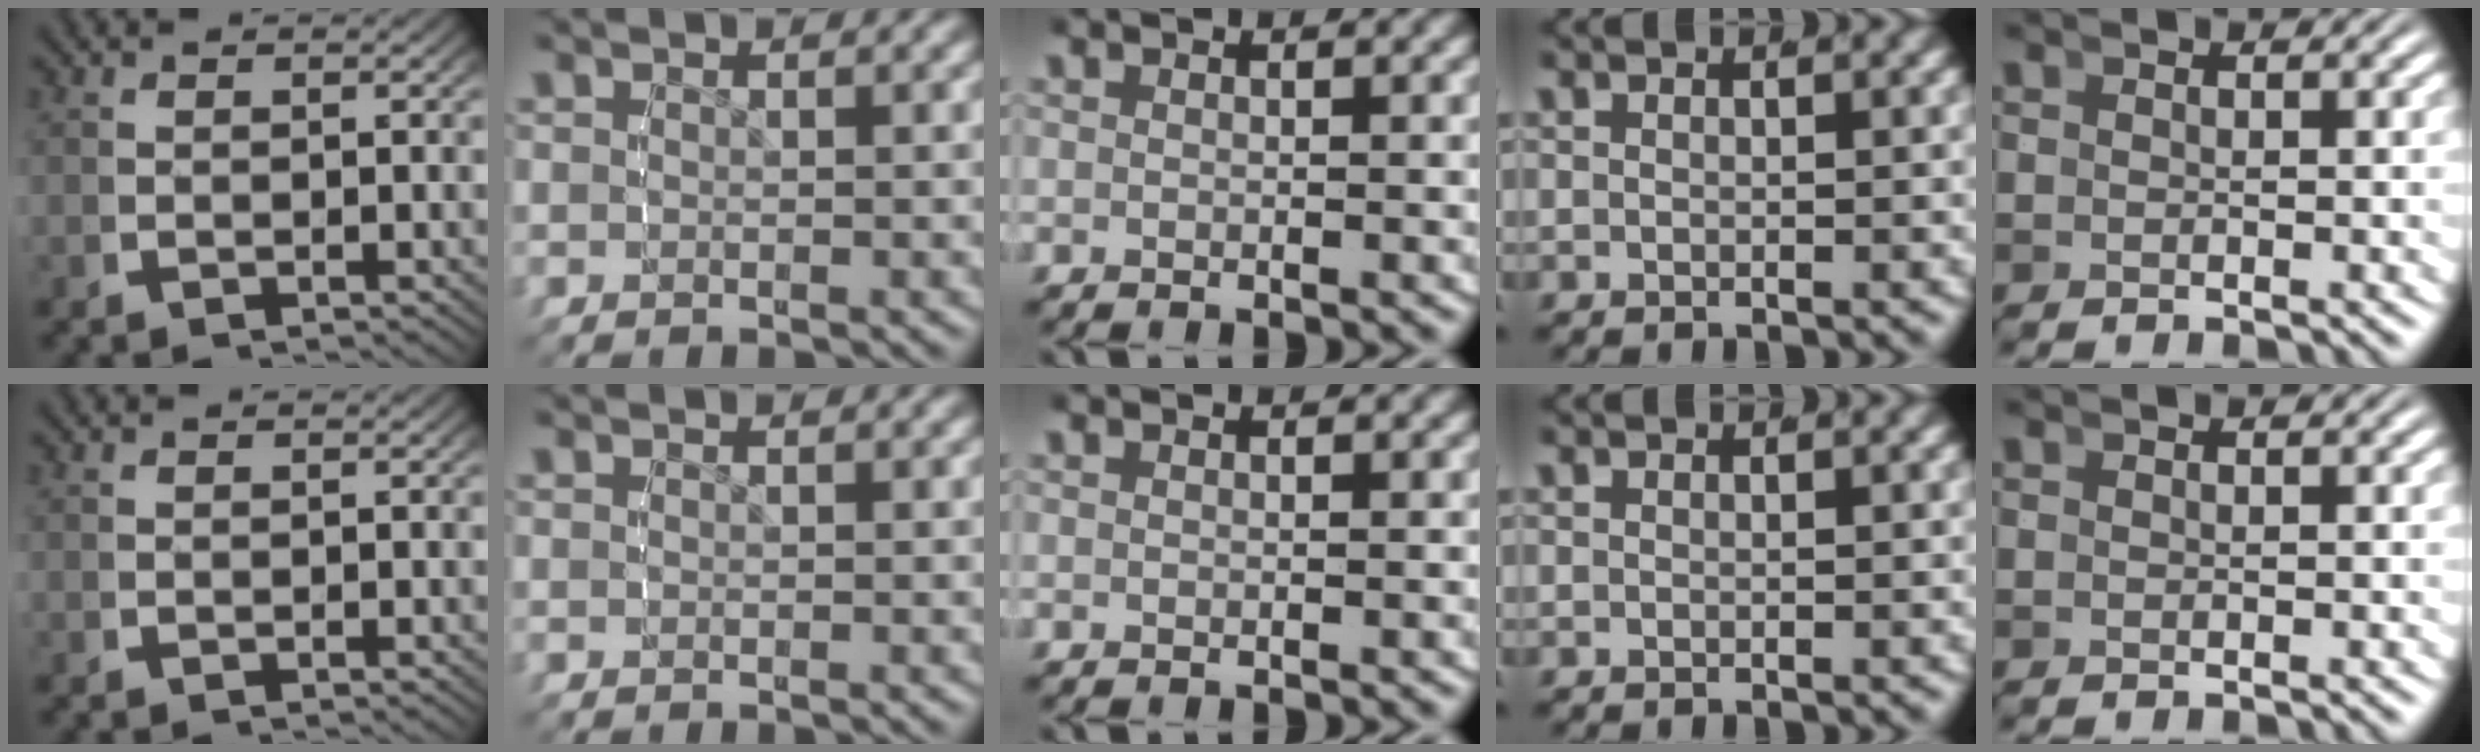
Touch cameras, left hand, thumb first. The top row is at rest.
{}